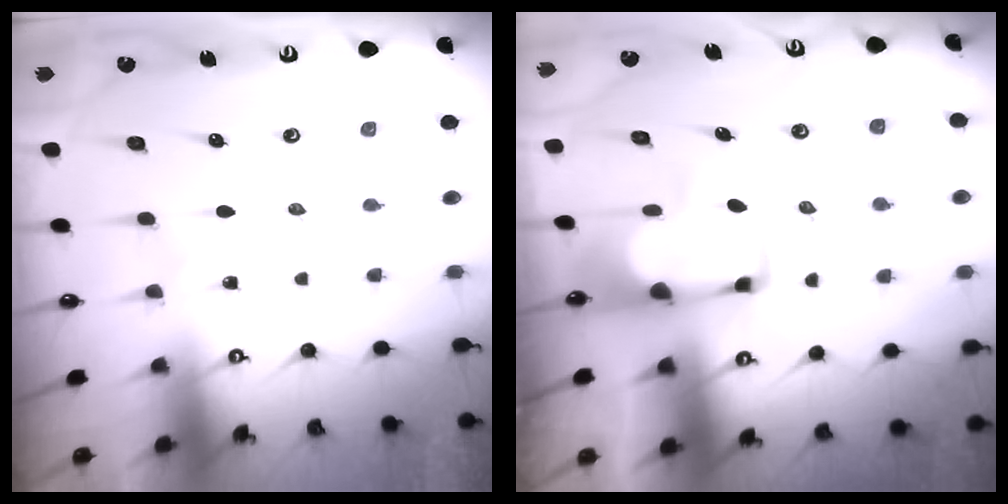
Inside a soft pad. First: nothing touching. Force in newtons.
{"total": 2.4, "press": 2.3, "slide": 0.5}